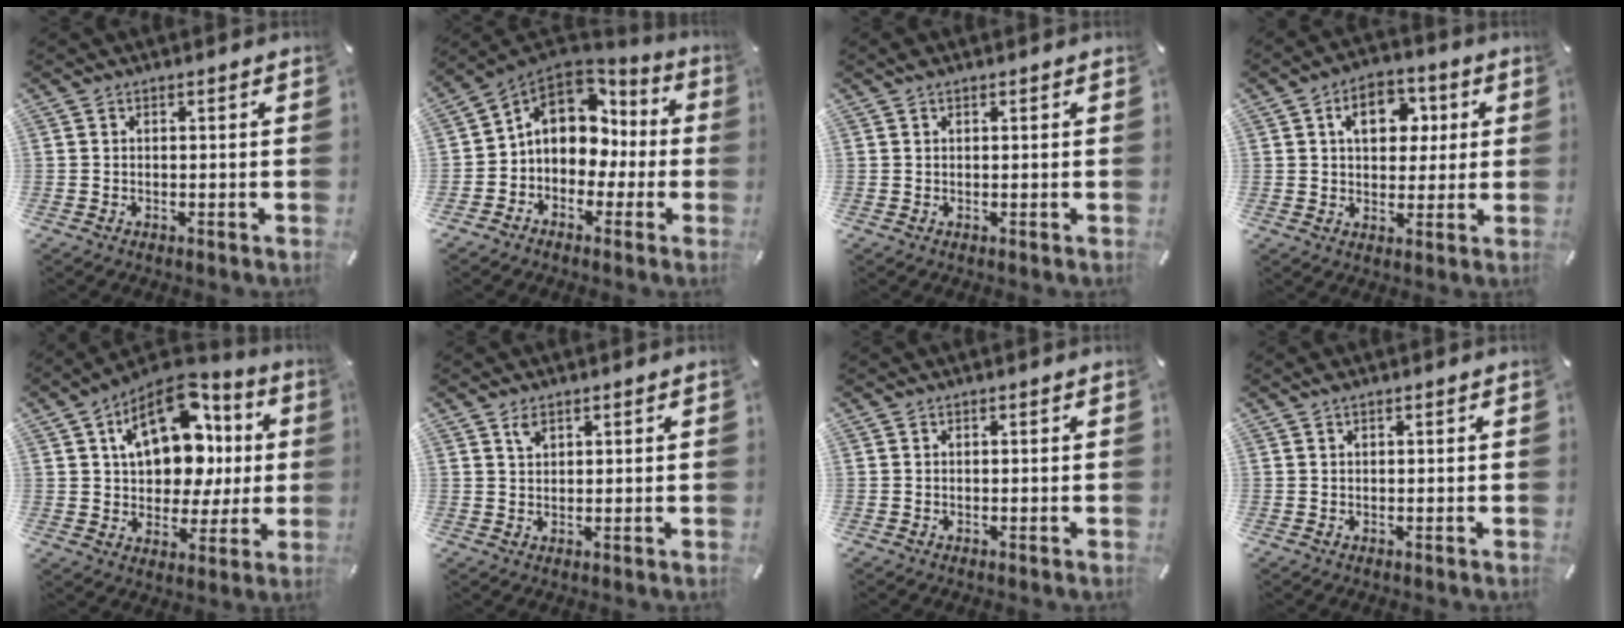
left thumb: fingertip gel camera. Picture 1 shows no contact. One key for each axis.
{"total": 10.5, "fx": 1.5, "fy": 9.3, "fz": 4.8, "tx": -0.096, "ty": -0.004, "tz": 0.034}
{"total": 0.8, "fx": 0.5, "fy": 0.4, "fz": 0.4, "tx": -0.009, "ty": 0.002, "tz": 0.009}
{"total": 10.2, "fx": 2.8, "fy": 7.5, "fz": 6.4, "tx": -0.086, "ty": 0.002, "tz": 0.043}
{"total": 18.2, "fx": 6.1, "fy": 12.8, "fz": 11.5, "tx": -0.177, "ty": -0.030, "tz": 0.111}
{"total": 2.0, "fx": 1.5, "fy": 1.1, "fz": 0.9, "tx": -0.012, "ty": -0.005, "tz": 0.026}
{"total": 0.0}
{"total": 0.8, "fx": 0.4, "fy": 0.3, "fz": 0.6, "tx": -0.011, "ty": 0.003, "tz": 0.006}